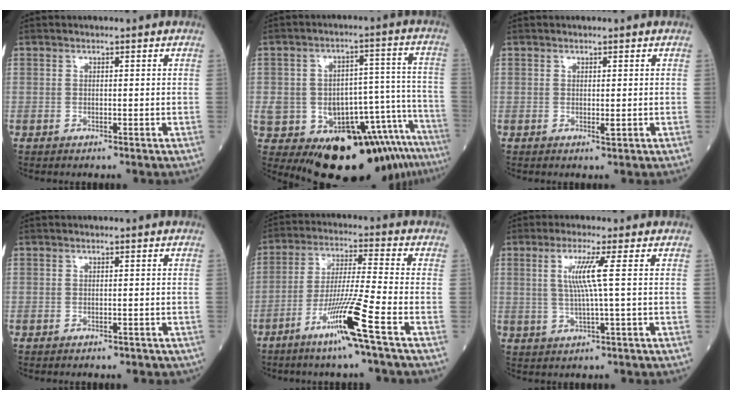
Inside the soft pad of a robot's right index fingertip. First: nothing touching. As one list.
[{"total": 16.1, "force": [-11.3, 5.2, 10.2], "torque": [-0.090, 0.051, -0.147]}, {"total": 0.7, "force": [0.0, 0.1, 0.7], "torque": [-0.011, -0.003, 0.000]}, {"total": 2.2, "force": [-1.8, 0.9, 0.8], "torque": [-0.012, -0.002, -0.016]}, {"total": 12.9, "force": [-6.7, -1.8, 10.8], "torque": [-0.207, -0.024, -0.130]}, {"total": 5.1, "force": [1.0, -1.2, 4.9], "torque": [-0.100, -0.001, 0.023]}]